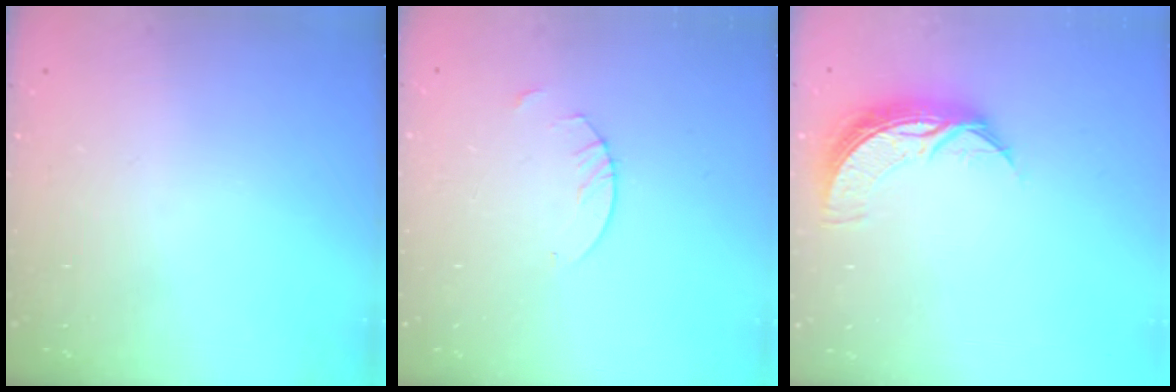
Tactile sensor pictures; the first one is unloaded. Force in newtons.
{"total": 2.7, "press": 2.7, "slide": 0.2}
{"total": 8.7, "press": 8.7, "slide": 0.3}